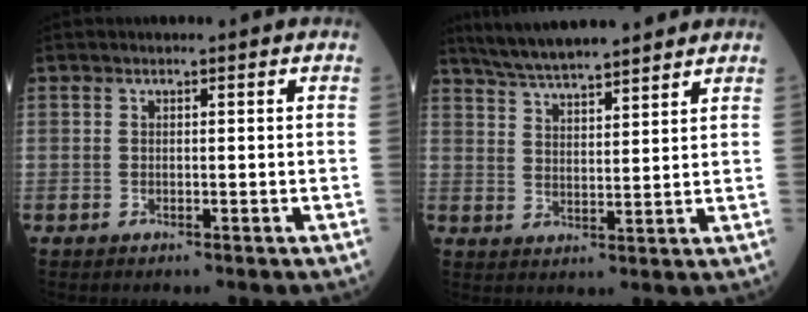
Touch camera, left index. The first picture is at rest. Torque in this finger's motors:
{"motor_torque": [0.36, -0.41, 0.18, 0.06]}